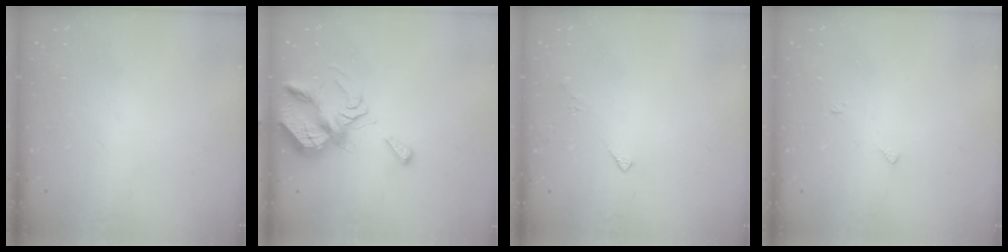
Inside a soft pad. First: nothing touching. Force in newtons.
{"total": 8.0, "press": 8.0, "slide": 0.9}
{"total": 2.5, "press": 2.4, "slide": 0.5}
{"total": 3.4, "press": 3.4, "slide": 0.3}